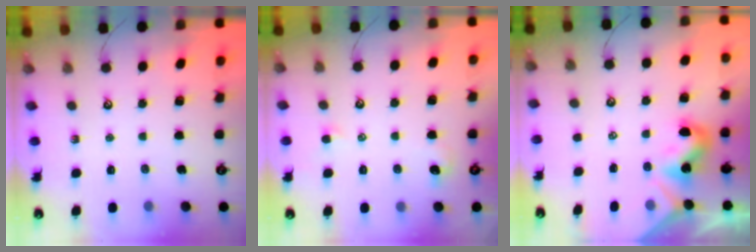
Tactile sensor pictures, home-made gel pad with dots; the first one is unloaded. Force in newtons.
{"total": 1.0, "press": 0.8, "slide": 0.6}
{"total": 2.1, "press": 2.1, "slide": 0.4}